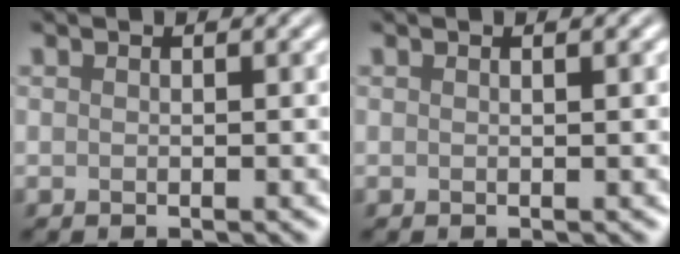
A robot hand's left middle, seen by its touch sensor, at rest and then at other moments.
{"total": 1.3, "force": [0.6, 0.6, 1.0], "torque": [0.000, -0.002, -0.004]}